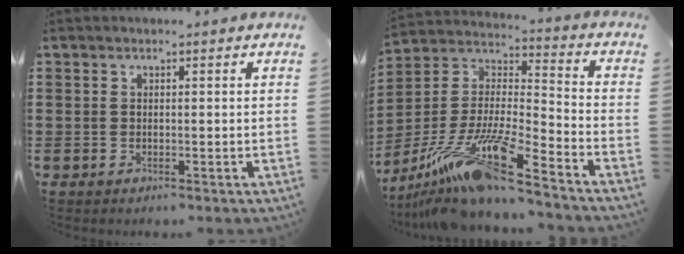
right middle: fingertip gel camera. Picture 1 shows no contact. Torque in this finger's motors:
{"motor_torque": [2.14, 0.00, 1.05, 0.21]}